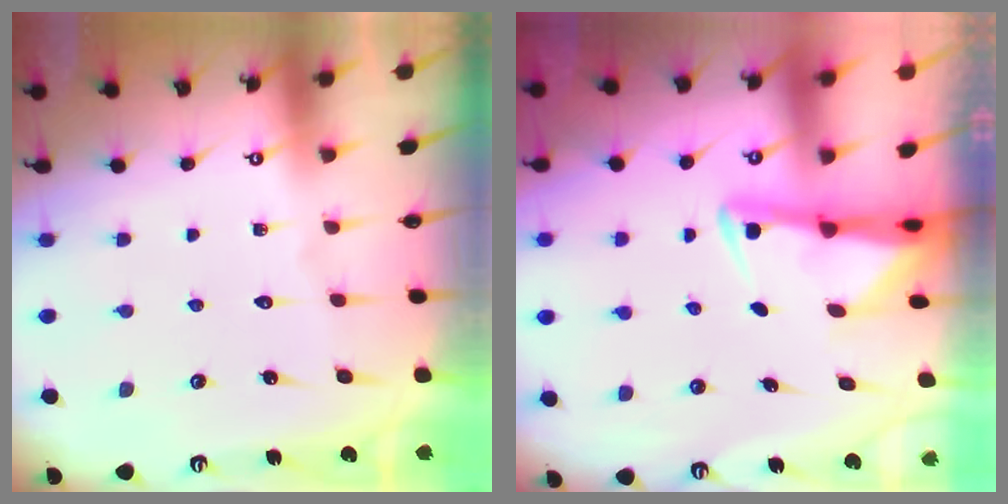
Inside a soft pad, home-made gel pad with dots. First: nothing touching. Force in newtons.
{"total": 2.7, "press": 2.6, "slide": 0.7}